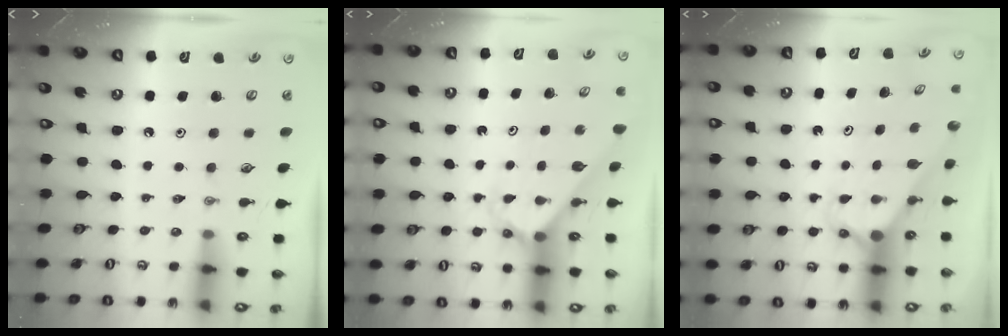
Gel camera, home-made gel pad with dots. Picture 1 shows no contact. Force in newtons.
{"total": 2.7, "press": 2.7, "slide": 0.2}
{"total": 2.7, "press": 2.7, "slide": 0.0}